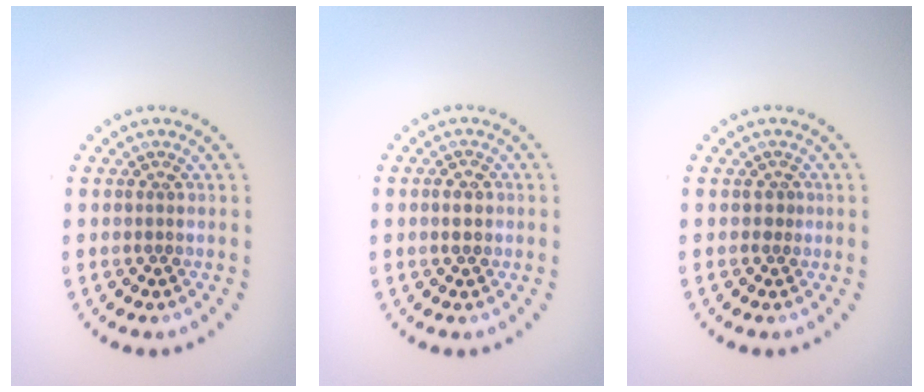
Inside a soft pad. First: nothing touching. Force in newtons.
{"total": 1.3, "press": 1.3, "slide": 0.1}
{"total": 0.6, "press": 0.3, "slide": 0.5}